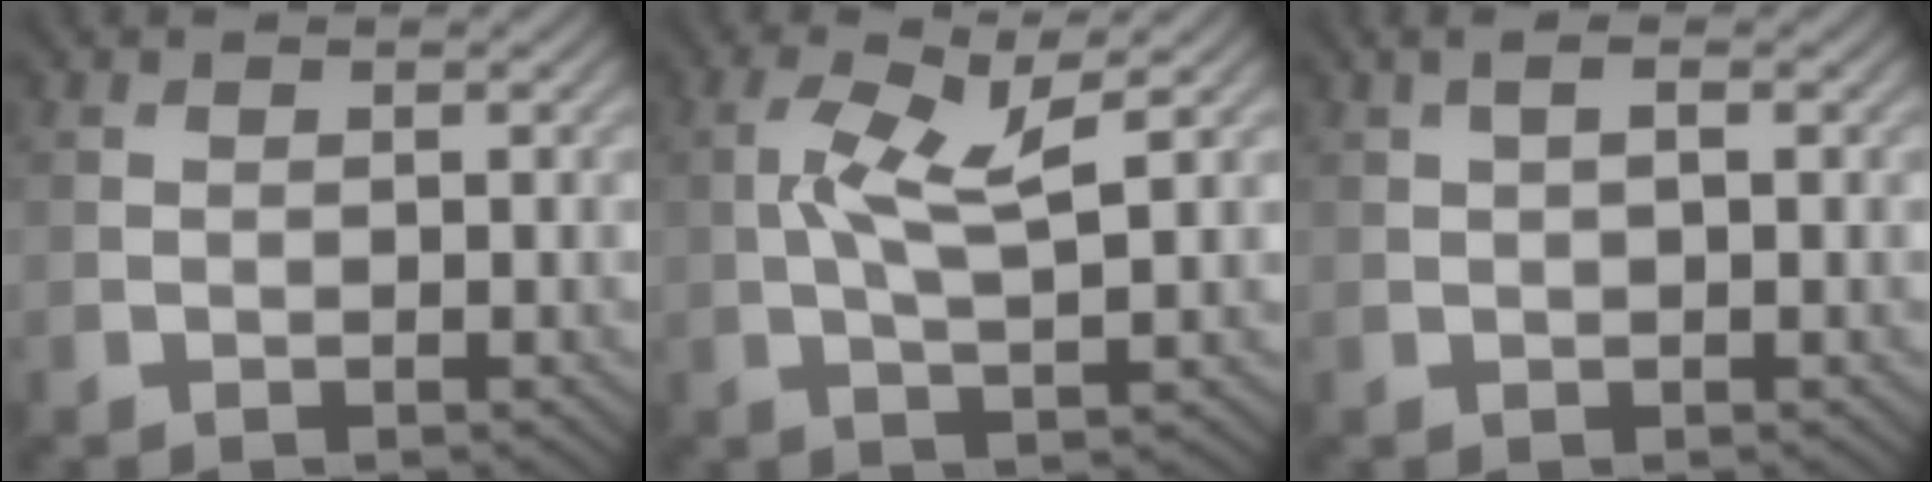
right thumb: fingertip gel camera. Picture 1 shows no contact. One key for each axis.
{"total": 6.5, "fx": 1.3, "fy": 1.7, "fz": 6.2, "tx": -0.128, "ty": 0.008, "tz": 0.021}
{"total": 1.8, "fx": 0.5, "fy": 0.4, "fz": 1.7, "tx": -0.028, "ty": 0.001, "tz": 0.011}